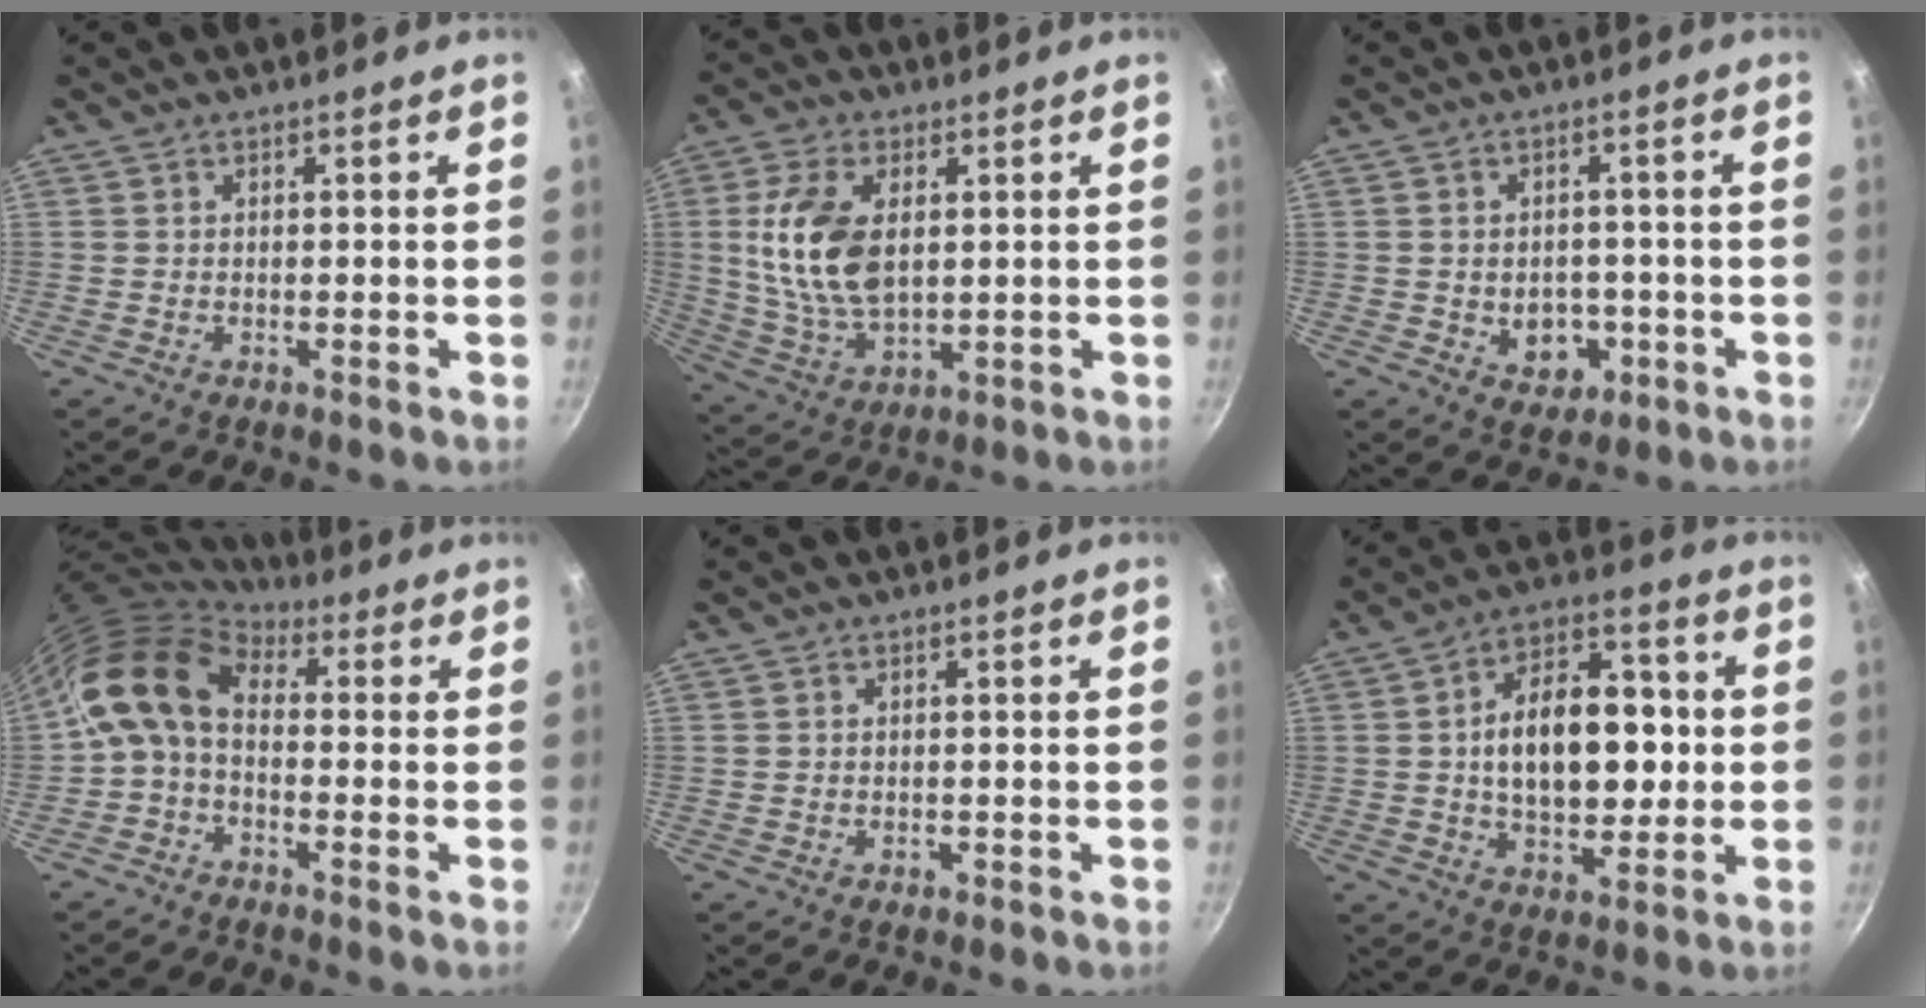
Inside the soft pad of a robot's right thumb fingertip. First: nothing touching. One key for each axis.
{"total": 14.9, "fx": 2.4, "fy": 8.3, "fz": 12.1, "tx": -0.242, "ty": -0.008, "tz": 0.053}
{"total": 6.1, "fx": -1.5, "fy": 4.8, "fz": 3.4, "tx": -0.015, "ty": 0.012, "tz": -0.013}
{"total": 11.1, "fx": -0.1, "fy": 7.1, "fz": 8.6, "tx": -0.159, "ty": 0.040, "tz": -0.022}
{"total": 0.6, "fx": -0.3, "fy": 0.4, "fz": 0.3, "tx": -0.004, "ty": 0.000, "tz": -0.005}
{"total": 17.1, "fx": 0.6, "fy": 10.2, "fz": 13.7, "tx": -0.179, "ty": 0.024, "tz": 0.008}